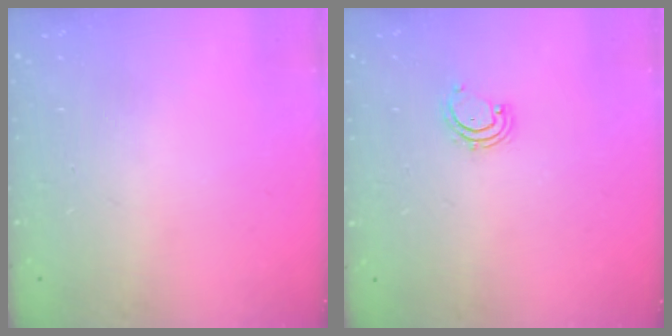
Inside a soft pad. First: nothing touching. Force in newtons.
{"total": 2.6, "press": 2.6, "slide": 0.3}